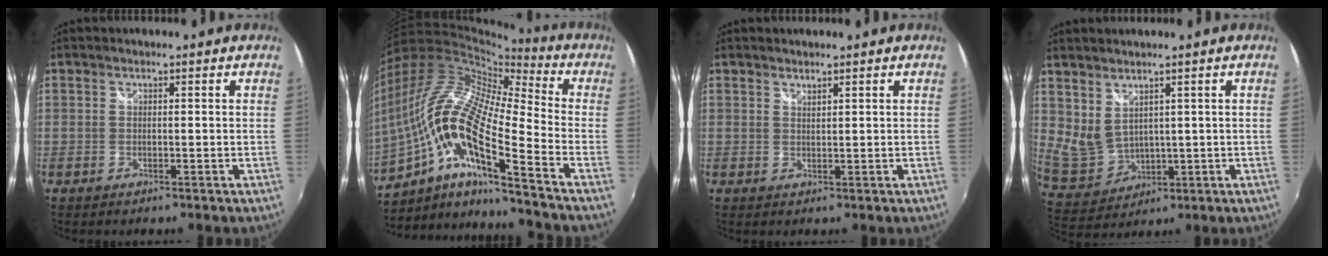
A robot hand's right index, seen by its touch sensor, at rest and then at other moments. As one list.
[{"total": 20.1, "force": [-7.7, 3.3, 18.3], "torque": [-0.312, -0.035, -0.169]}, {"total": 1.1, "force": [1.0, 0.1, 0.2], "torque": [-0.003, 0.001, 0.018]}, {"total": 6.8, "force": [3.7, 4.1, 3.9], "torque": [-0.075, -0.008, 0.096]}]